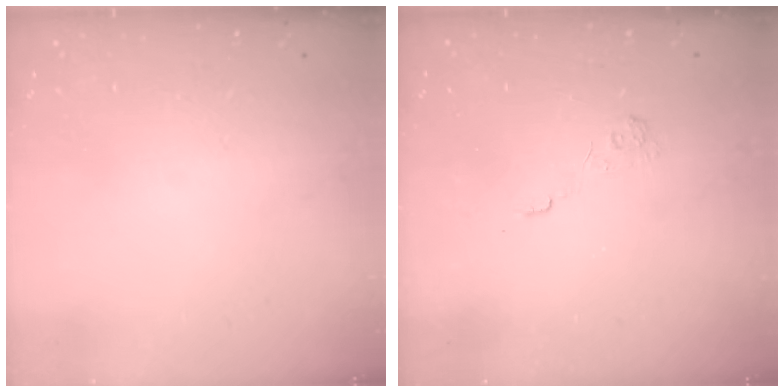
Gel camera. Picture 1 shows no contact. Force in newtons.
{"total": 2.7, "press": 2.3, "slide": 1.4}